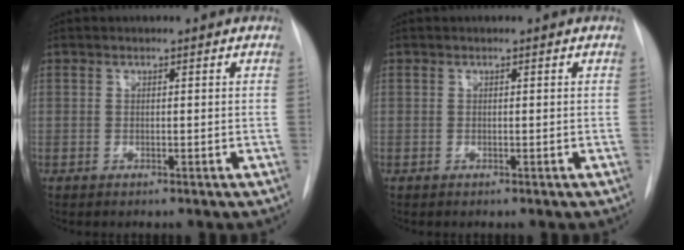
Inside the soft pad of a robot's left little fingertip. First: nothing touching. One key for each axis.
{"total": 0.0}